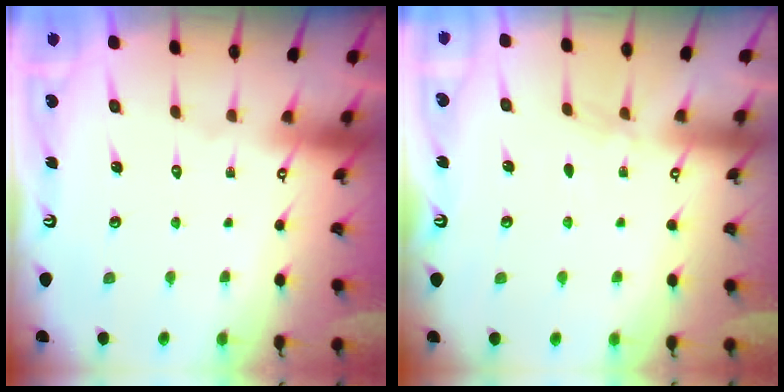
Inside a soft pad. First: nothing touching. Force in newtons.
{"total": 3.5, "press": 3.4, "slide": 0.5}